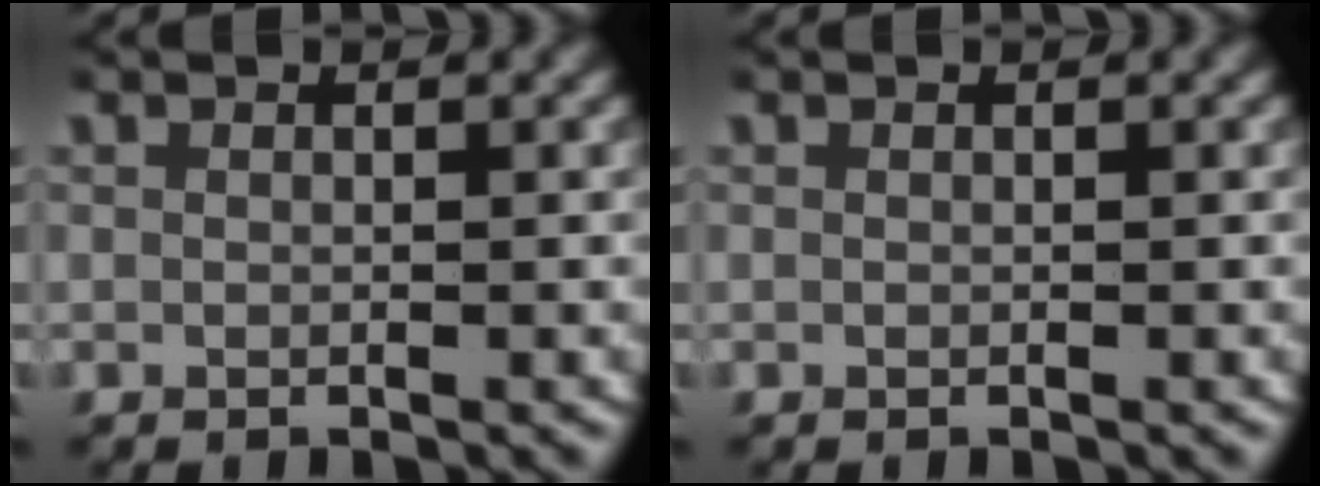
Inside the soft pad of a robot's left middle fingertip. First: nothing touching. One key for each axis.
{"total": 0.0}